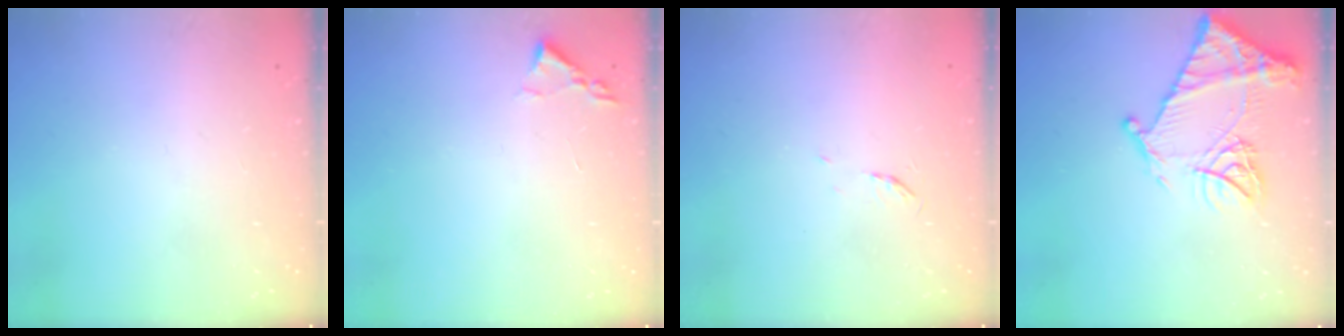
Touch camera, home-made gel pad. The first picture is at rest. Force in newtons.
{"total": 1.8, "press": 1.8, "slide": 0.3}
{"total": 3.5, "press": 3.4, "slide": 0.5}
{"total": 17.2, "press": 17.1, "slide": 1.7}